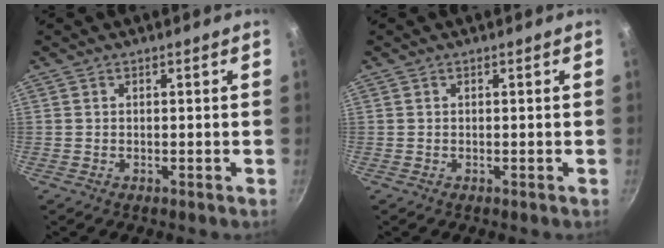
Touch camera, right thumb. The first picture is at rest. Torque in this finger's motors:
{"motor_torque": [-0.03, -0.03, 0.03, 0.02, 0.00]}